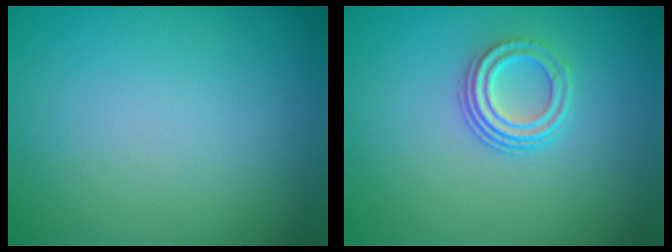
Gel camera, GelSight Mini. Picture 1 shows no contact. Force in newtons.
{"total": 3.0, "press": 2.2, "slide": 2.1}